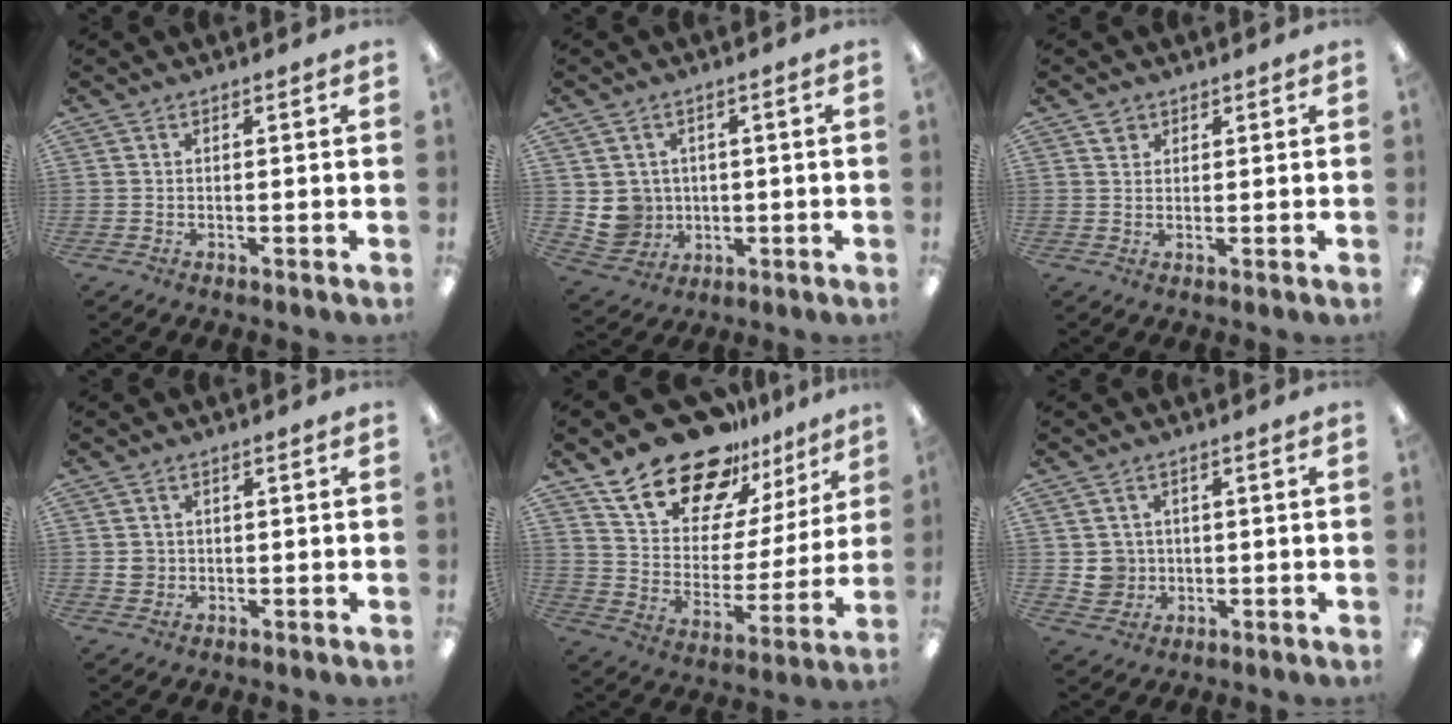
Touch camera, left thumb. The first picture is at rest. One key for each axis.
{"total": 6.3, "fx": 1.3, "fy": 6.1, "fz": 0.8, "tx": -0.035, "ty": 0.002, "tz": 0.034}
{"total": 2.3, "fx": 1.5, "fy": 1.6, "fz": 0.4, "tx": 0.006, "ty": -0.007, "tz": 0.026}
{"total": 2.8, "fx": 0.6, "fy": 2.6, "fz": 1.0, "tx": -0.013, "ty": 0.002, "tz": 0.010}
{"total": 21.9, "fx": 16.9, "fy": 10.5, "fz": 9.0, "tx": -0.170, "ty": -0.113, "tz": 0.303}
{"total": 4.8, "fx": 1.0, "fy": 4.7, "fz": 0.8, "tx": -0.011, "ty": 0.004, "tz": 0.020}